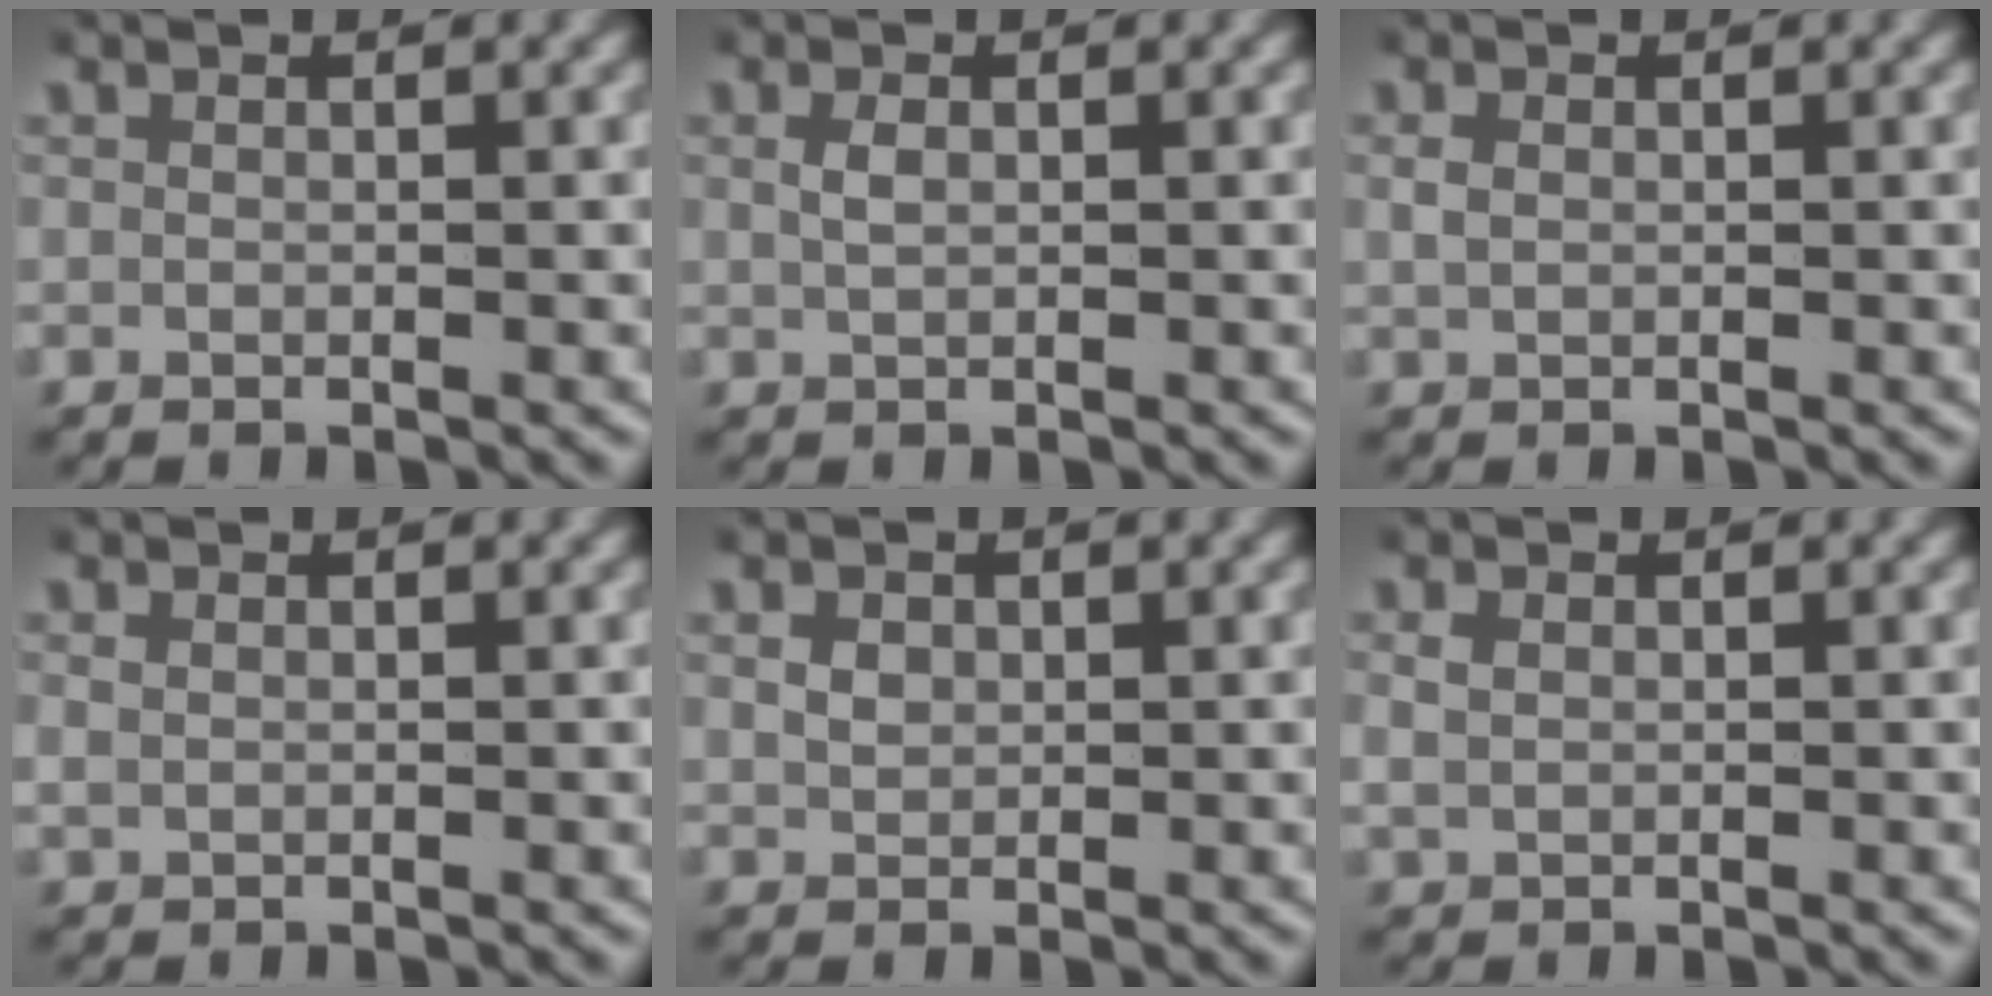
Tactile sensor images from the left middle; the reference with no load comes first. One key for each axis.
{"total": 0.9, "fx": 0.2, "fy": 0.5, "fz": 0.8, "tx": -0.017, "ty": -0.001, "tz": 0.007}
{"total": 1.0, "fx": 0.1, "fy": 0.8, "fz": 0.6, "tx": -0.015, "ty": 0.000, "tz": 0.005}
{"total": 1.0, "fx": 0.4, "fy": 0.8, "fz": 0.5, "tx": -0.013, "ty": 0.002, "tz": 0.010}
{"total": 1.3, "fx": 0.4, "fy": 1.1, "fz": 0.5, "tx": -0.010, "ty": -0.003, "tz": 0.014}
{"total": 1.5, "fx": 0.4, "fy": 1.2, "fz": 0.8, "tx": -0.020, "ty": 0.002, "tz": 0.011}